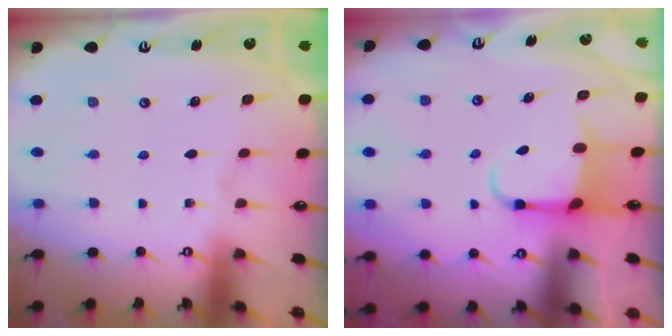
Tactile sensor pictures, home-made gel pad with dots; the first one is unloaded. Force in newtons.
{"total": 3.9, "press": 3.7, "slide": 1.0}